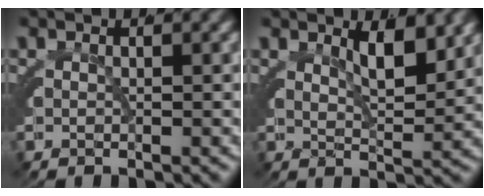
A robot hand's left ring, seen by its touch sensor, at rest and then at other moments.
{"total": 2.8, "force": [1.8, 0.6, 2.0], "torque": [-0.029, -0.002, 0.029]}